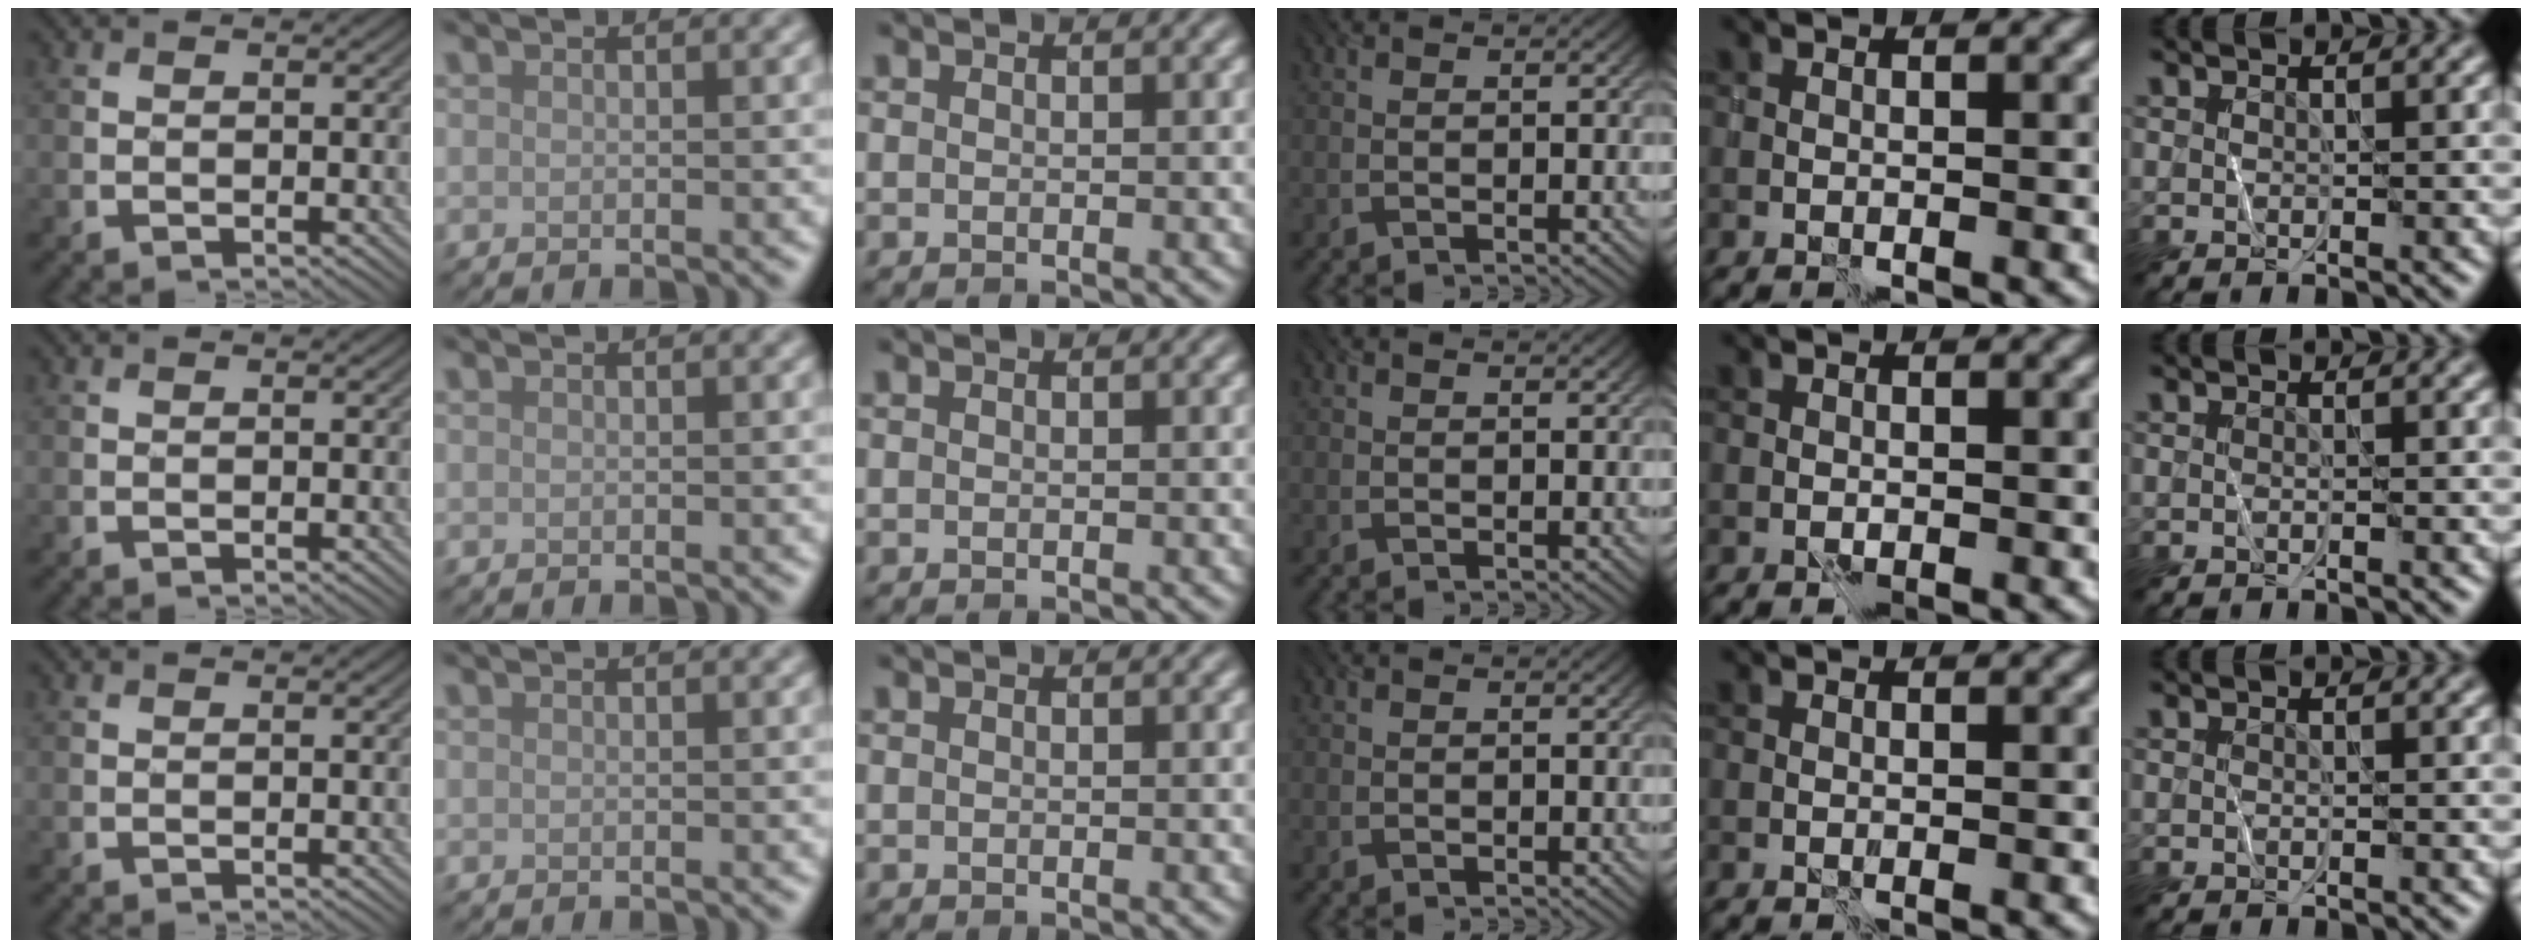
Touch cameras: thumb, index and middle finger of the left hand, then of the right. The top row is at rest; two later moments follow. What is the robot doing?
{"motion": "wrap", "object": "plastic wrap"}